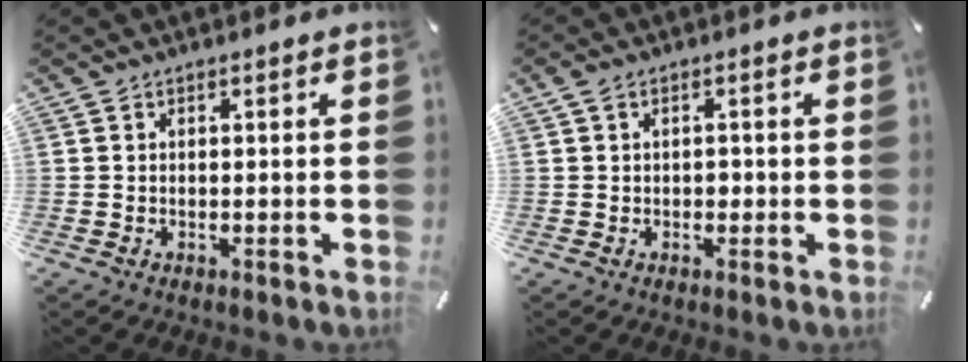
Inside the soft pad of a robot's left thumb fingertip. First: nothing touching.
{"total": 2.0, "force": [0.1, 1.6, 1.2], "torque": [-0.016, 0.003, -0.001]}